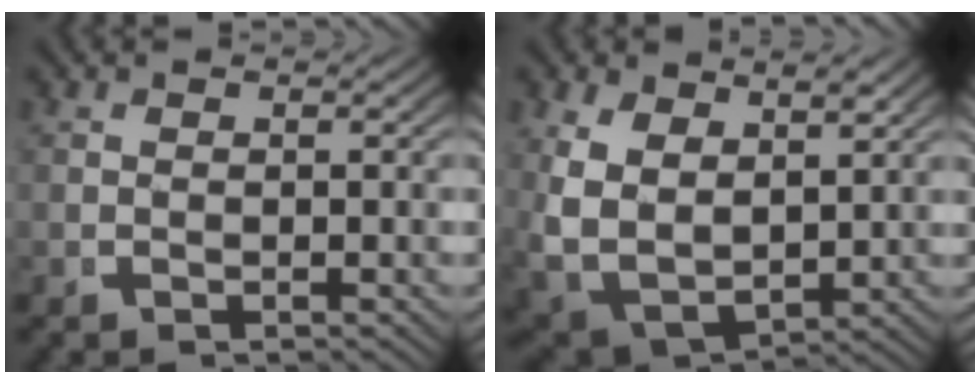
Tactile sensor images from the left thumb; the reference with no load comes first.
{"total": 9.4, "force": [0.1, 7.5, 5.7], "torque": [-0.175, -0.051, 0.025]}